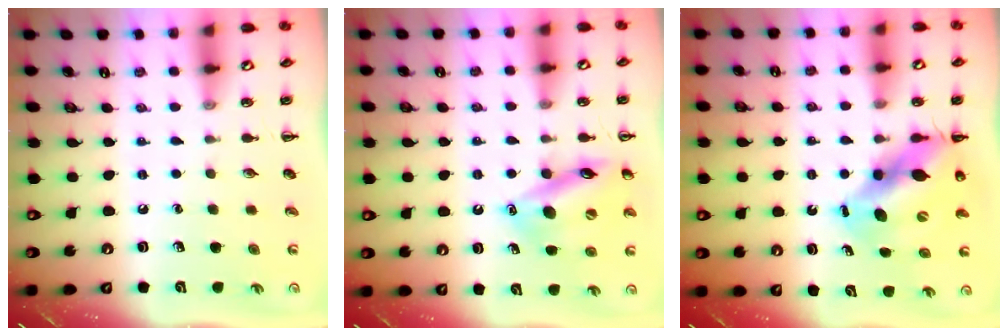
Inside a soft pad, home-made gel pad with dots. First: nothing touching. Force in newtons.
{"total": 15.0, "press": 14.7, "slide": 3.1}
{"total": 12.1, "press": 11.6, "slide": 3.3}